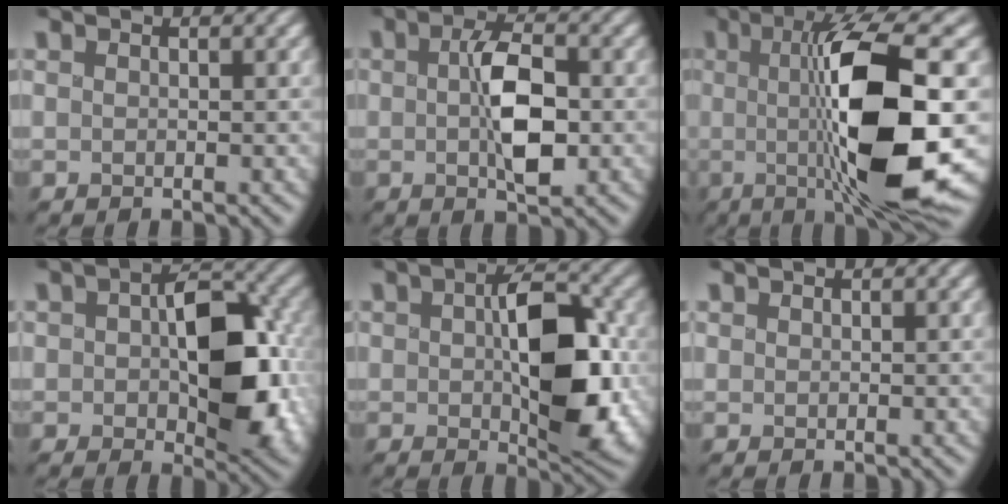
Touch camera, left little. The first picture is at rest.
{"total": 4.2, "force": [-1.0, 1.6, 3.8], "torque": [-0.088, -0.001, 0.002]}
{"total": 11.6, "force": [-1.1, 2.1, 11.4], "torque": [-0.183, -0.013, 0.002]}
{"total": 8.9, "force": [-0.7, 5.3, 7.1], "torque": [-0.119, -0.008, 0.011]}
{"total": 8.1, "force": [-0.7, 4.5, 6.8], "torque": [-0.127, -0.008, 0.015]}
{"total": 1.4, "force": [-0.6, -0.7, -1.0], "torque": [-0.001, -0.003, 0.011]}